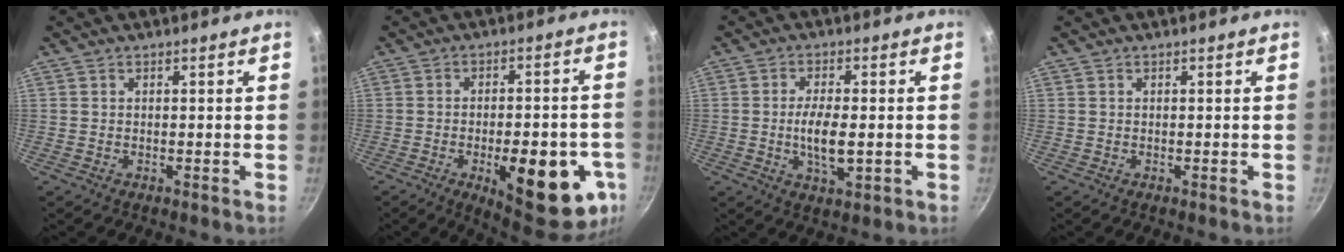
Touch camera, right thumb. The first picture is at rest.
{"total": 20.8, "force": [-7.1, 8.5, 17.6], "torque": [-0.191, 0.007, -0.084]}
{"total": 7.1, "force": [-0.9, 2.8, 6.4], "torque": [-0.114, 0.002, -0.017]}
{"total": 0.0}